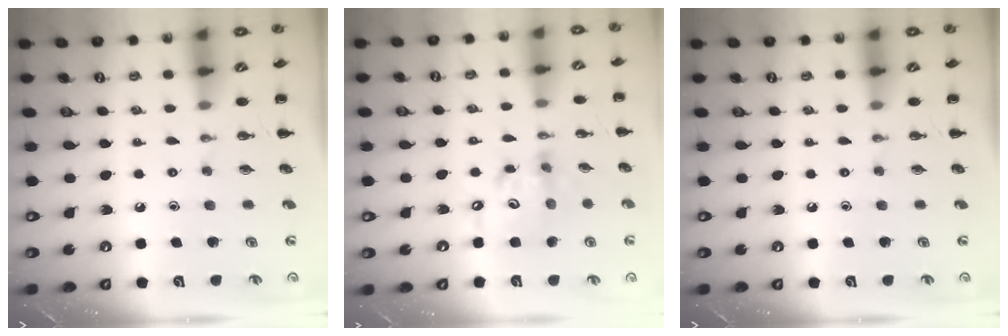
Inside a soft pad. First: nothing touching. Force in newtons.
{"total": 10.3, "press": 10.1, "slide": 2.2}
{"total": 0.0}